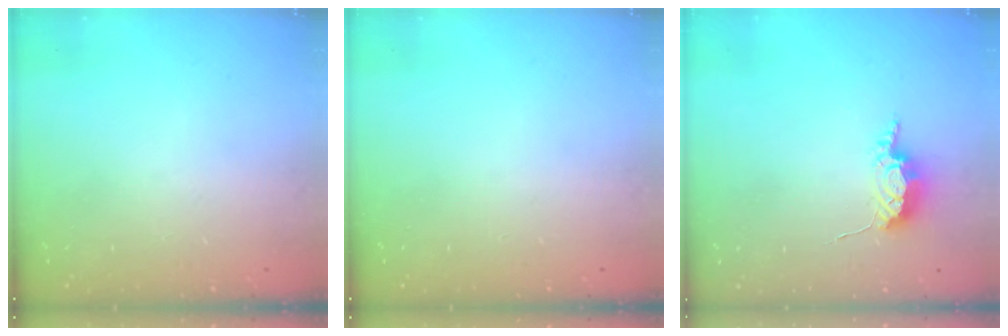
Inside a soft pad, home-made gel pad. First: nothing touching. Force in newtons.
{"total": 0.0}
{"total": 6.3, "press": 6.2, "slide": 0.4}